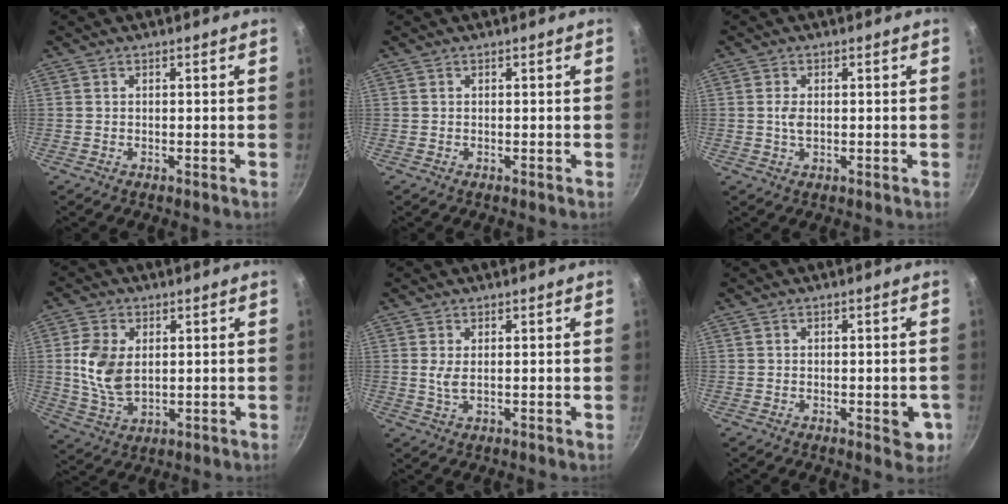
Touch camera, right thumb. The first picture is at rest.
{"total": 0.0}
{"total": 2.4, "force": [0.1, 1.4, 1.9], "torque": [-0.036, -0.002, 0.001]}
{"total": 9.8, "force": [1.4, 6.4, 7.4], "torque": [-0.141, -0.016, 0.032]}
{"total": 2.3, "force": [0.5, 0.9, 2.1], "torque": [-0.042, -0.007, 0.014]}
{"total": 4.2, "force": [-1.1, 1.9, 3.6], "torque": [-0.029, -0.002, -0.013]}